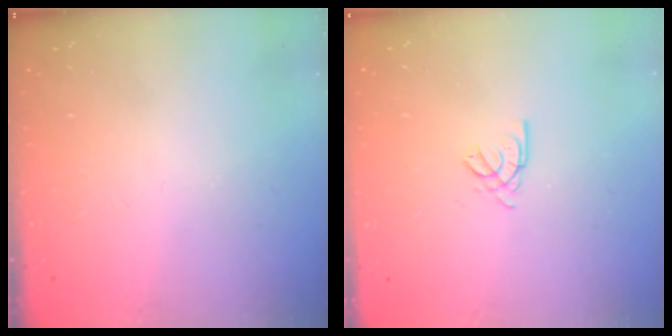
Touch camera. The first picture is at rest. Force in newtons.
{"total": 2.3, "press": 2.3, "slide": 0.5}